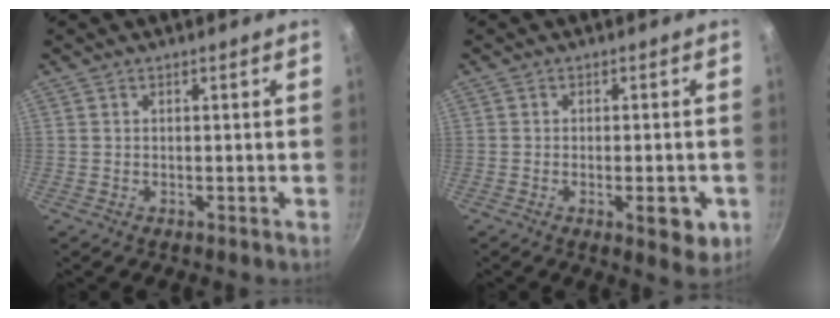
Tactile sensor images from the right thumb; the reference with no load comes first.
{"total": 6.9, "force": [-2.3, 2.6, 6.0], "torque": [-0.061, 0.003, -0.028]}